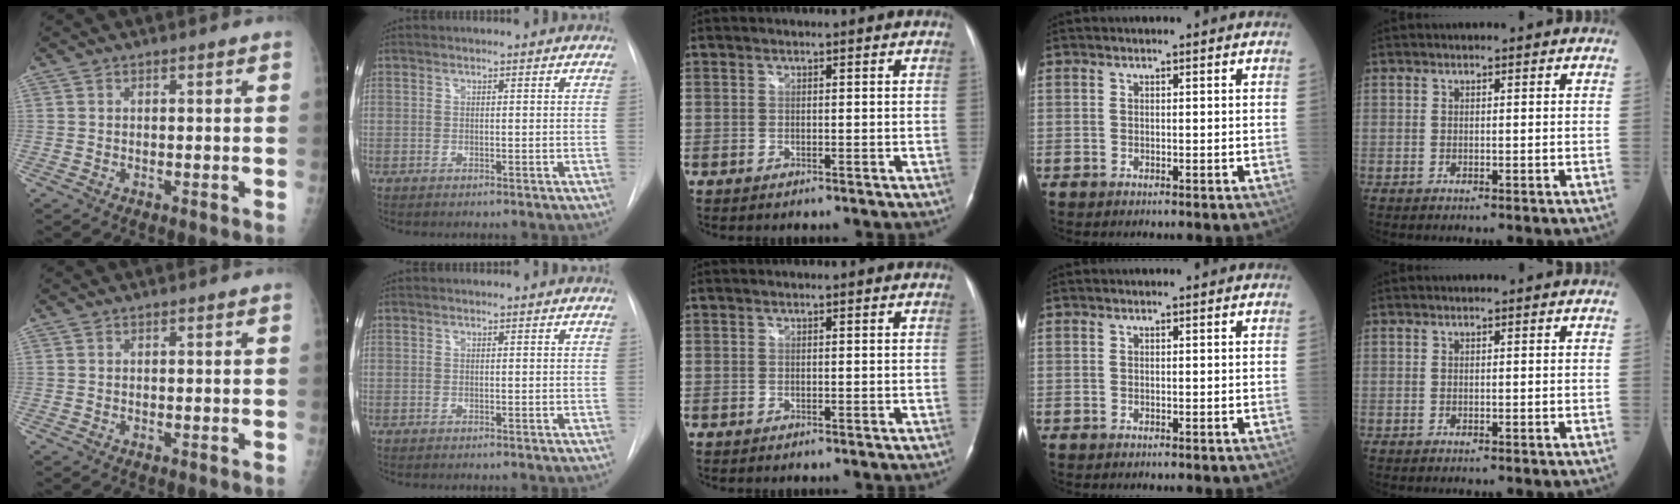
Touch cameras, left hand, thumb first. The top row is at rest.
{}